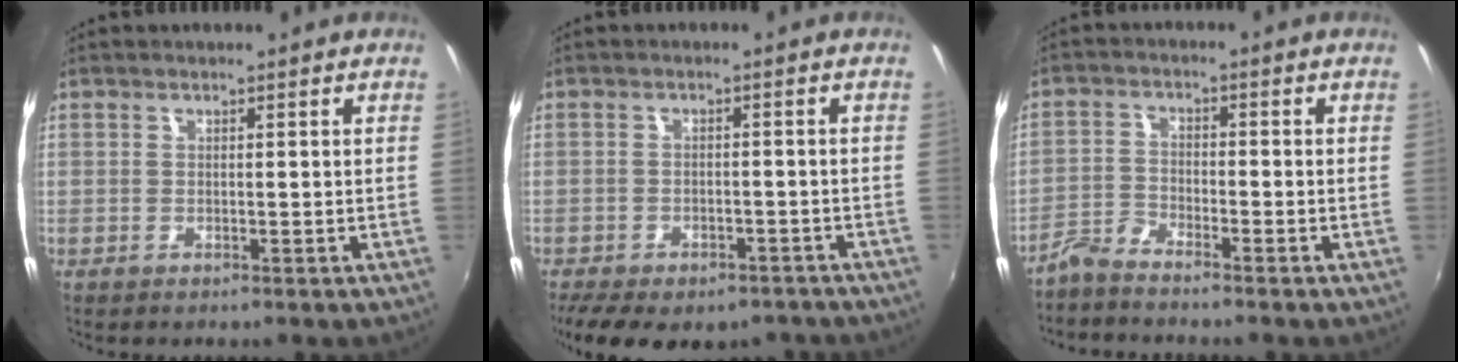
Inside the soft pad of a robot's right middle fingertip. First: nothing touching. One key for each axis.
{"total": 15.4, "fx": -11.5, "fy": 6.9, "fz": 7.5, "tx": -0.161, "ty": -0.029, "tz": -0.153}
{"total": 3.4, "fx": -3.3, "fy": 0.2, "fz": 0.8, "tx": -0.023, "ty": 0.000, "tz": -0.071}